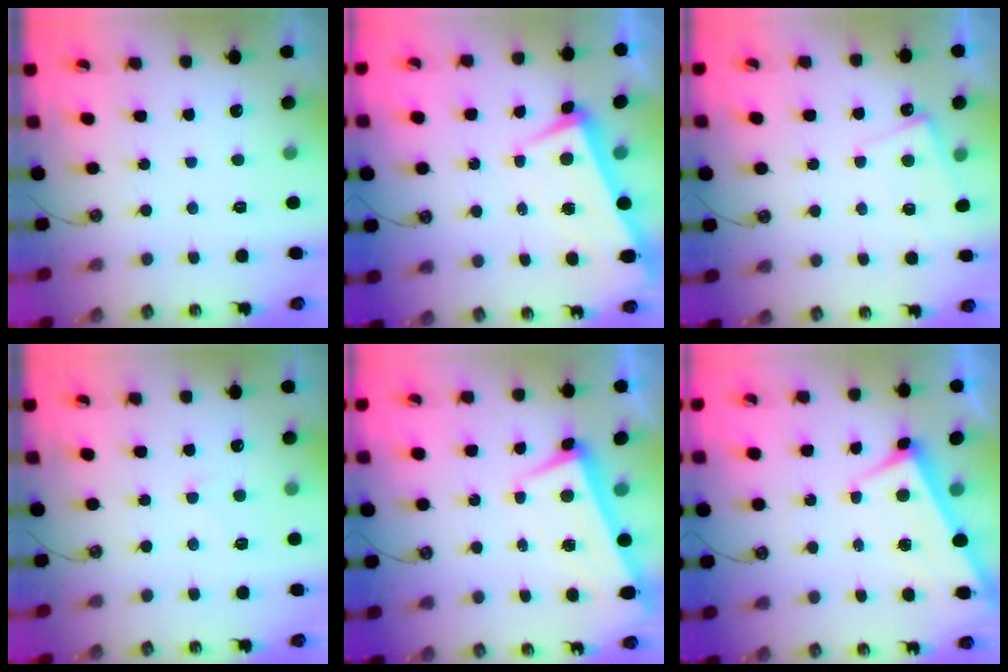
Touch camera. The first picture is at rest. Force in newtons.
{"total": 1.4, "press": 1.1, "slide": 0.8}
{"total": 4.3, "press": 4.3, "slide": 0.3}
{"total": 2.1, "press": 2.1, "slide": 0.6}
{"total": 2.1, "press": 1.9, "slide": 0.8}
{"total": 2.5, "press": 2.5, "slide": 0.2}